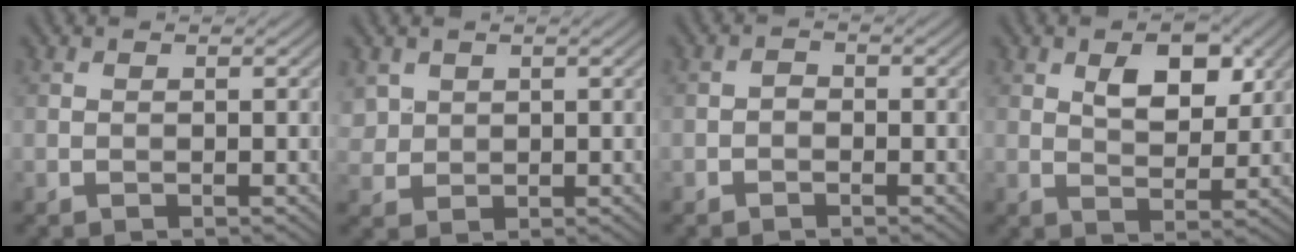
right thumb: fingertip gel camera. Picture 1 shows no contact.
{"total": 3.3, "force": [1.5, 2.6, 1.2], "torque": [-0.043, -0.001, 0.033]}
{"total": 1.1, "force": [-0.7, 0.7, 0.5], "torque": [-0.009, 0.005, -0.017]}
{"total": 5.9, "force": [2.4, 3.2, 4.3], "torque": [-0.072, -0.005, 0.038]}